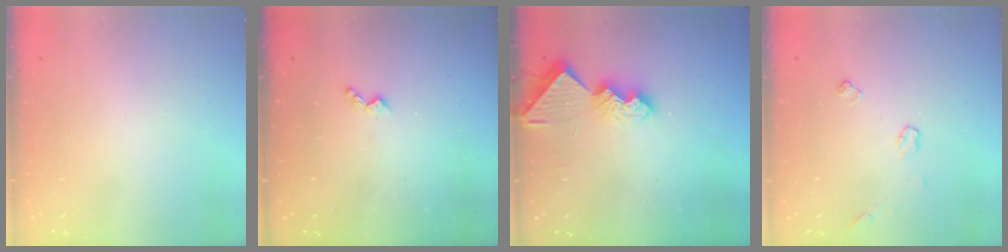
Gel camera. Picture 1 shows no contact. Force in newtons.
{"total": 3.6, "press": 3.5, "slide": 0.6}
{"total": 8.4, "press": 8.4, "slide": 0.4}
{"total": 5.5, "press": 5.4, "slide": 0.7}